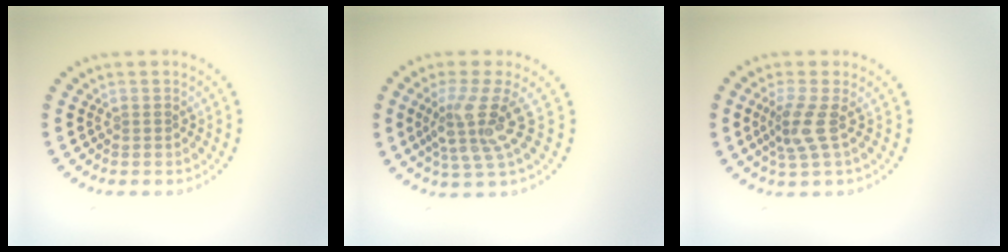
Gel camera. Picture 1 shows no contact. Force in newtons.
{"total": 4.1, "press": 3.0, "slide": 2.8}
{"total": 2.8, "press": 2.1, "slide": 1.9}